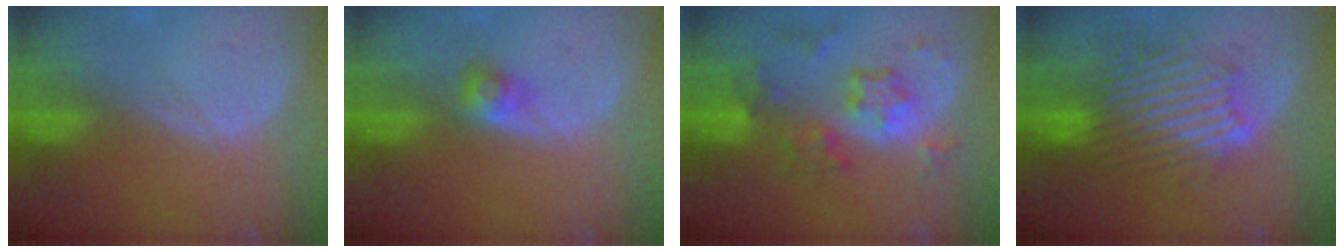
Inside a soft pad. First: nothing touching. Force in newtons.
{"total": 2.6, "press": 2.4, "slide": 1.0}
{"total": 8.1, "press": 7.0, "slide": 4.0}
{"total": 9.5, "press": 9.4, "slide": 1.5}